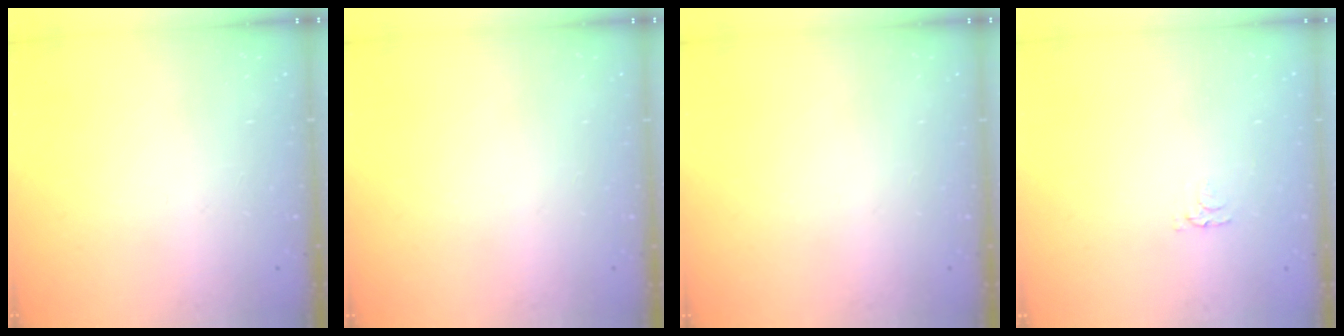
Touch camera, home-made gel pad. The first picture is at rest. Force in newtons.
{"total": 0.0}
{"total": 0.0}
{"total": 2.6, "press": 2.6, "slide": 0.4}